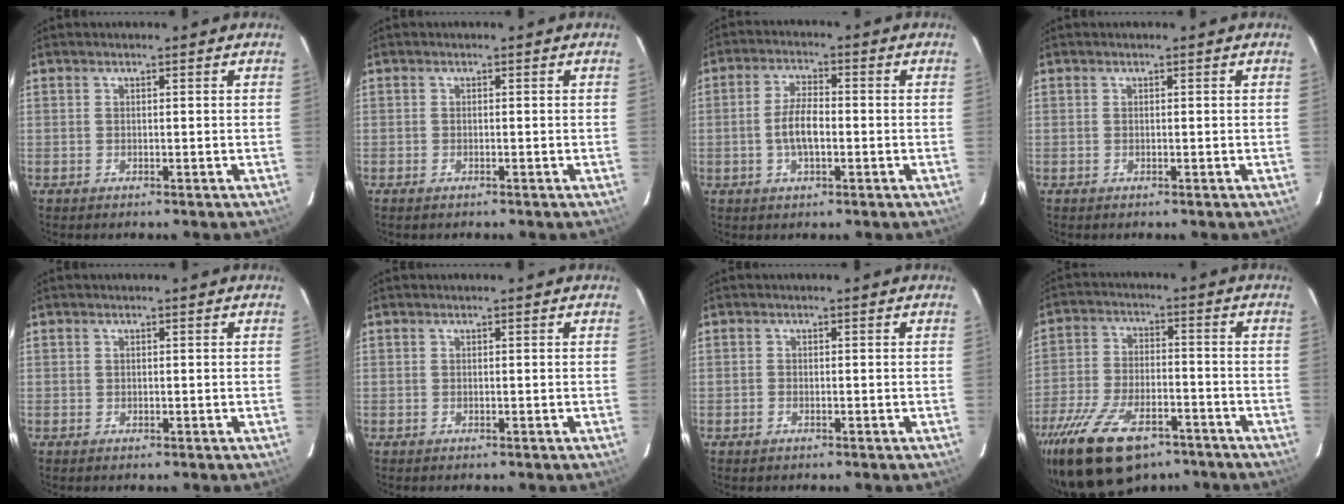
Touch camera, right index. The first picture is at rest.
{"total": 0.9, "force": [-0.7, 0.3, 0.5], "torque": [-0.010, -0.002, -0.014]}
{"total": 5.8, "force": [-1.1, 2.2, 5.2], "torque": [-0.103, 0.006, -0.019]}
{"total": 0.0}
{"total": 0.0}
{"total": 0.0}
{"total": 0.8, "force": [-0.6, 0.5, 0.3], "torque": [-0.007, 0.000, -0.012]}
{"total": 18.8, "force": [-12.8, 8.9, 10.6], "torque": [-0.228, -0.027, -0.215]}